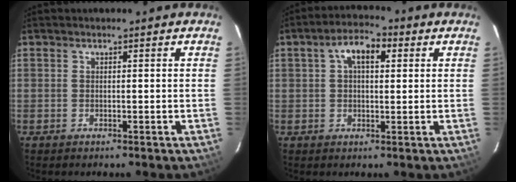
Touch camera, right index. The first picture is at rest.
{"total": 6.4, "force": [2.0, 3.3, 5.2], "torque": [-0.089, 0.023, 0.034]}